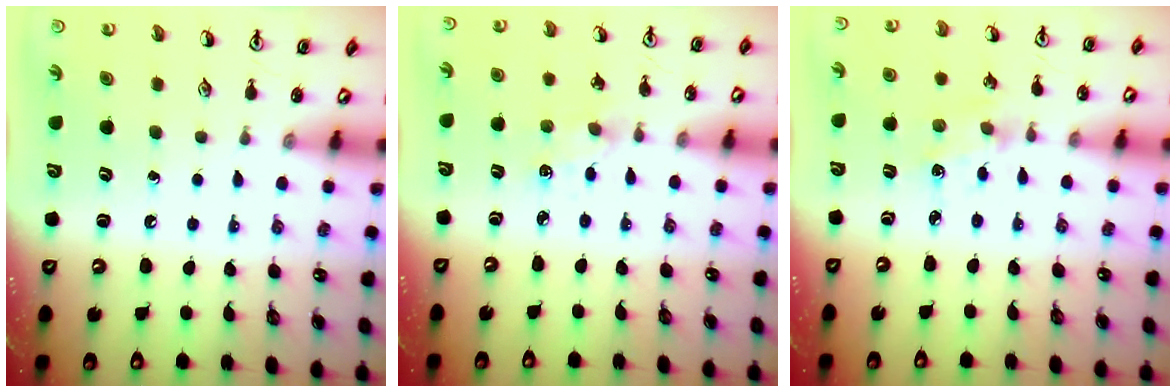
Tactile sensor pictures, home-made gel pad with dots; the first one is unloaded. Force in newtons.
{"total": 3.0, "press": 3.0, "slide": 0.4}
{"total": 1.8, "press": 1.8, "slide": 0.3}